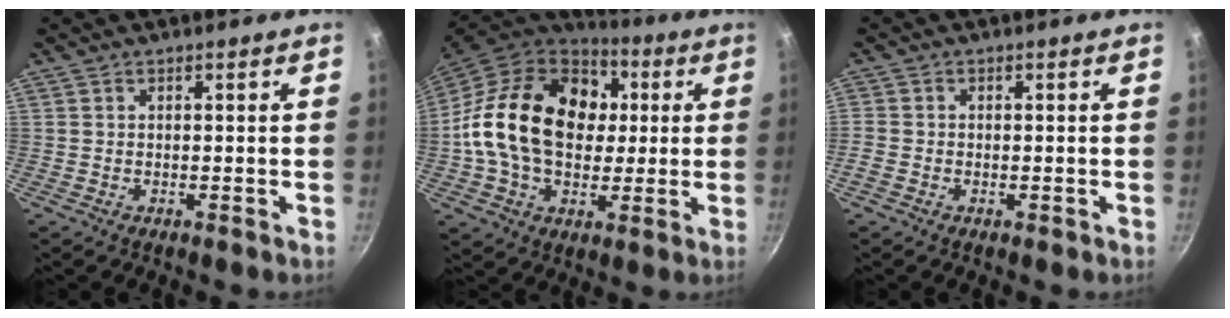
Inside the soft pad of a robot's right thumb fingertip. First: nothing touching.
{"total": 24.1, "force": [2.7, 17.3, 16.5], "torque": [-0.261, 0.024, 0.042]}
{"total": 2.2, "force": [-1.0, 1.6, 1.0], "torque": [-0.022, 0.001, -0.022]}